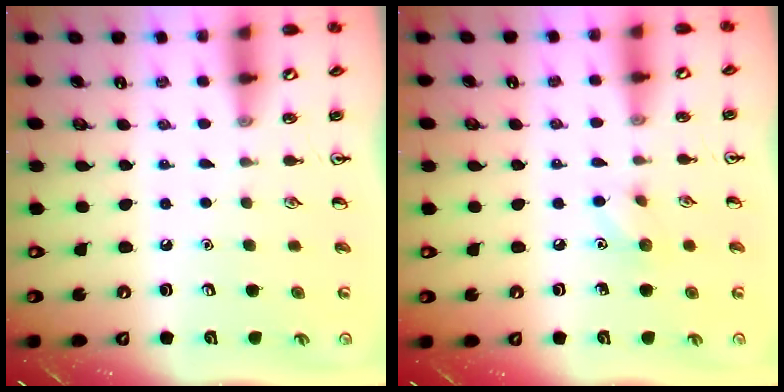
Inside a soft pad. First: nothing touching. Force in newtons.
{"total": 5.2, "press": 5.0, "slide": 1.7}